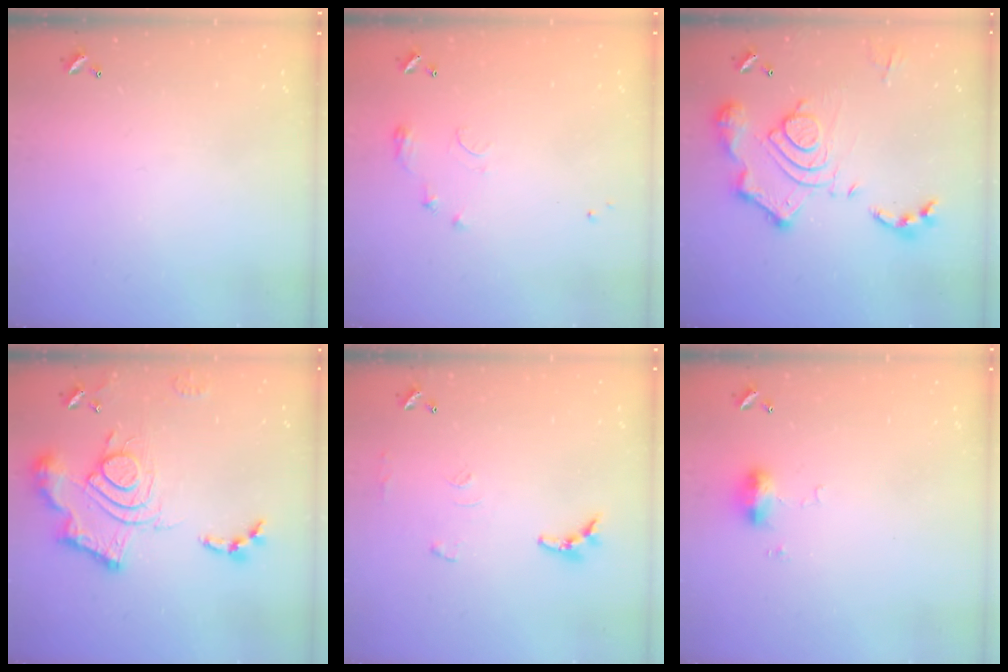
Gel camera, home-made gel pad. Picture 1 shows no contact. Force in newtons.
{"total": 6.3, "press": 6.3, "slide": 0.8}
{"total": 17.0, "press": 17.0, "slide": 1.6}
{"total": 18.1, "press": 18.0, "slide": 1.5}
{"total": 7.1, "press": 7.1, "slide": 0.5}
{"total": 5.6, "press": 5.5, "slide": 0.8}